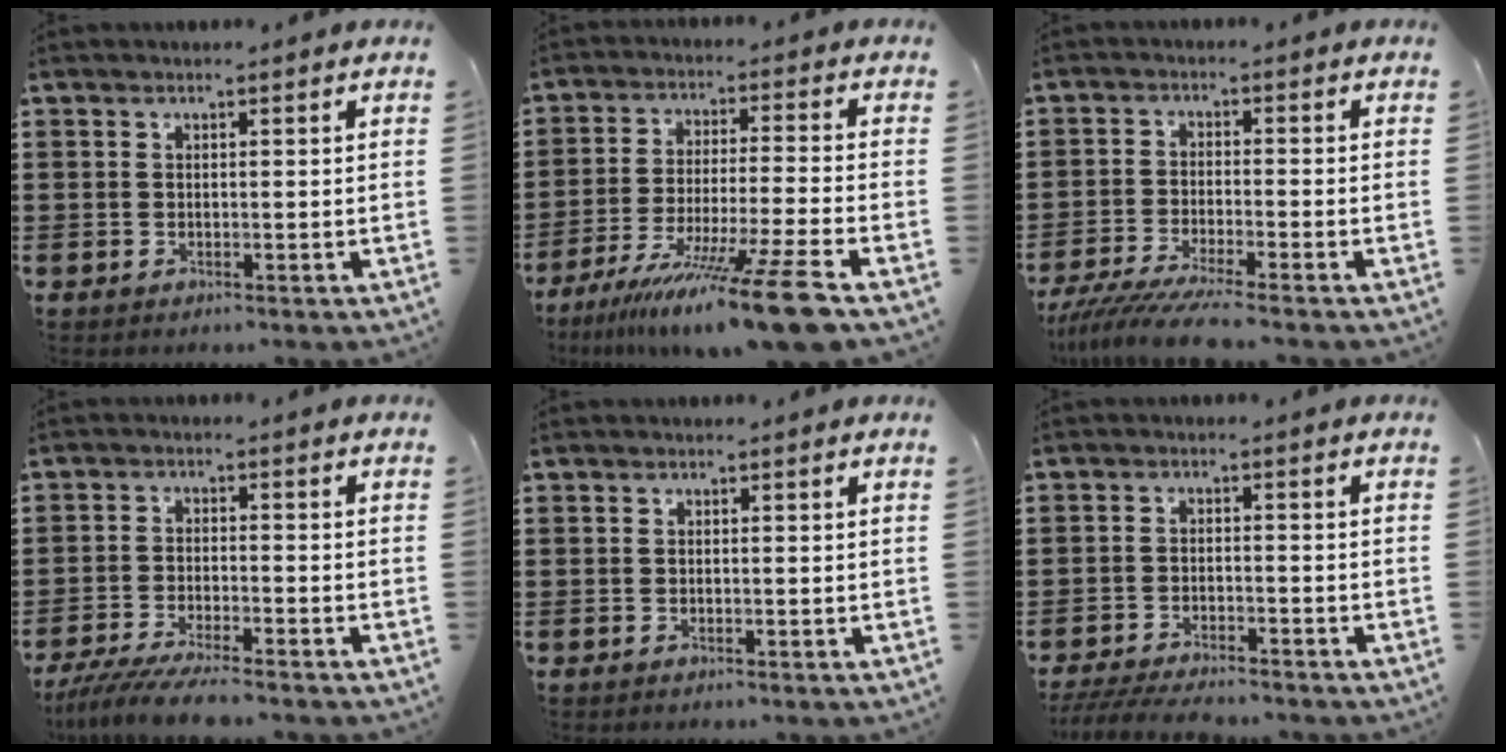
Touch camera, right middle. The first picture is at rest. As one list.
[{"total": 14.3, "force": [-10.9, -0.8, 9.2], "torque": [-0.151, 0.011, -0.193]}, {"total": 5.6, "force": [-5.1, -0.3, 2.3], "torque": [-0.058, -0.024, -0.099]}, {"total": 5.6, "force": [-5.2, 0.2, 2.1], "torque": [-0.054, -0.015, -0.101]}, {"total": 0.0}, {"total": 4.3, "force": [-4.1, 0.3, 1.2], "torque": [-0.032, -0.008, -0.085]}]